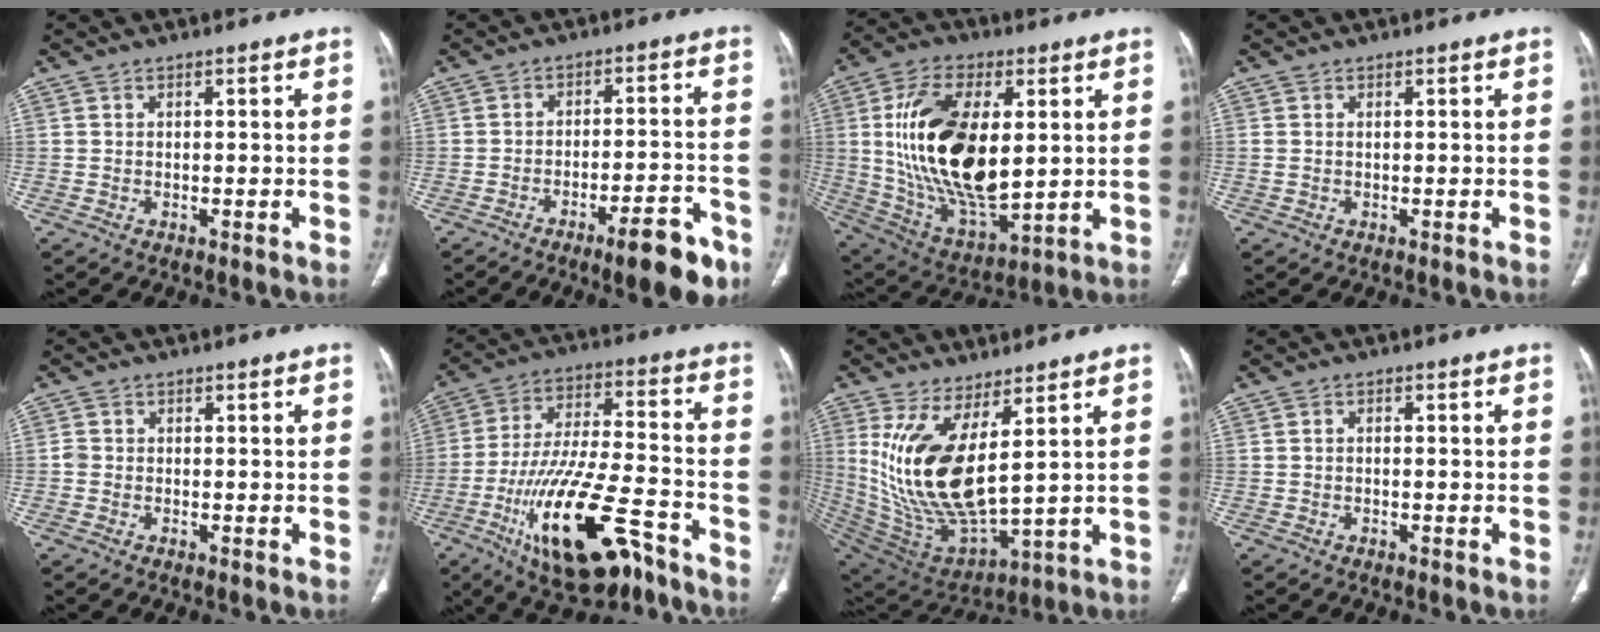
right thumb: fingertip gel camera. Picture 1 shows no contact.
{"total": 10.6, "force": [-6.7, 2.8, 7.7], "torque": [-0.094, 0.044, -0.093]}
{"total": 23.8, "force": [3.3, 12.1, 20.3], "torque": [-0.373, -0.020, 0.069]}
{"total": 0.7, "force": [0.2, 0.4, 0.6], "torque": [-0.021, 0.010, 0.011]}
{"total": 1.1, "force": [-0.3, 1.0, 0.5], "torque": [-0.007, 0.002, -0.007]}
{"total": 22.0, "force": [-11.7, 8.1, 16.9], "torque": [-0.318, 0.054, -0.193]}
{"total": 18.1, "force": [5.5, 7.0, 15.8], "torque": [-0.316, -0.047, 0.132]}
{"total": 0.7, "force": [-0.2, 0.5, 0.4], "torque": [-0.005, 0.002, -0.008]}